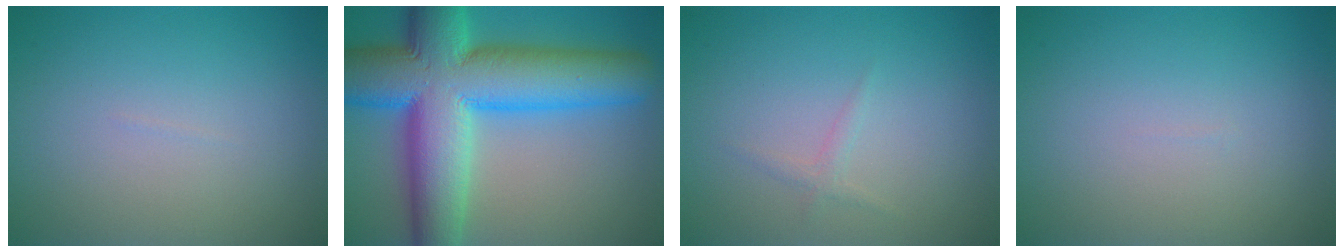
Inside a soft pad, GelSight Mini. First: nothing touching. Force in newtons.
{"total": 15.3, "press": 15.3, "slide": 0.3}
{"total": 0.8, "press": 0.8, "slide": 0.1}
{"total": 0.0}